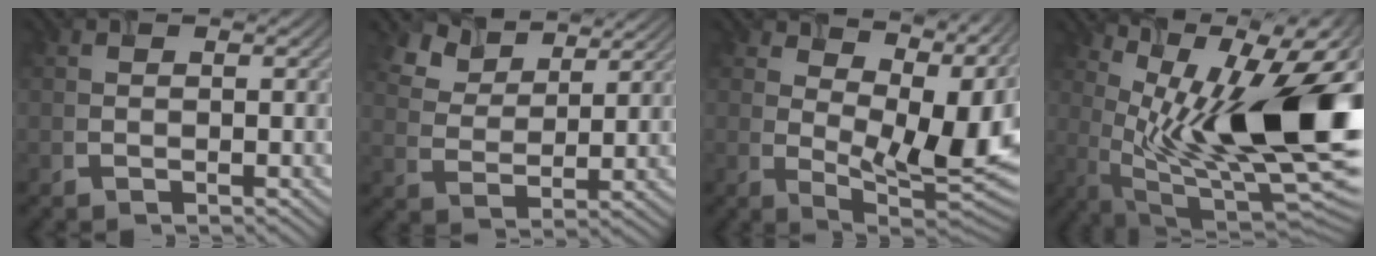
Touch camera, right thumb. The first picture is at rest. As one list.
[{"total": 5.6, "force": [4.8, 2.3, 1.8], "torque": [-0.061, 0.002, 0.109]}, {"total": 12.4, "force": [5.5, 5.8, 9.4], "torque": [-0.144, -0.001, 0.095]}, {"total": 18.3, "force": [3.8, 7.0, 16.5], "torque": [-0.232, 0.017, 0.081]}]